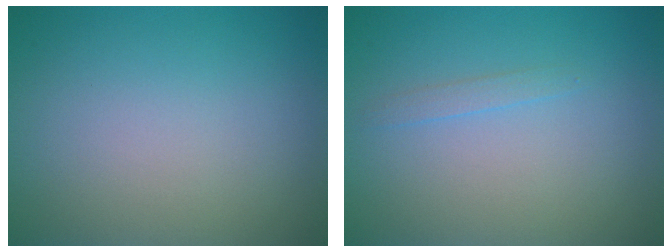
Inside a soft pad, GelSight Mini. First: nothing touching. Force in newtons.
{"total": 0.8, "press": 0.8, "slide": 0.1}